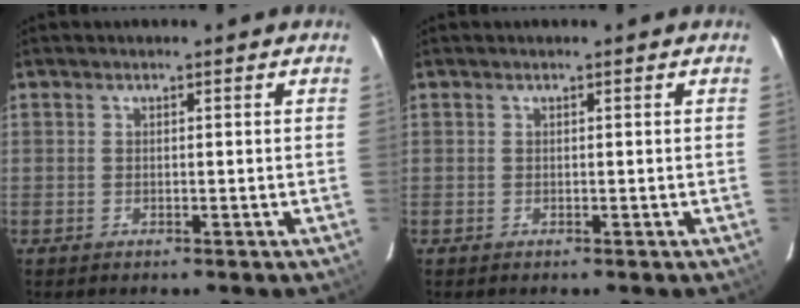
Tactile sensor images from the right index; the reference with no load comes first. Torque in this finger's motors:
{"motor_torque": [0.00, 0.00, 0.01, 0.00]}